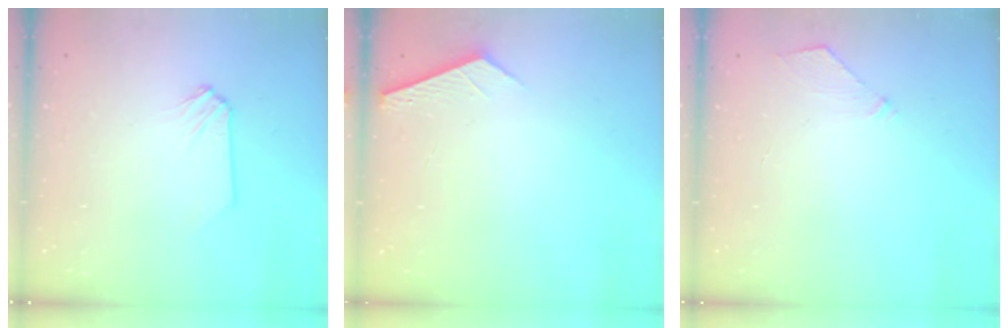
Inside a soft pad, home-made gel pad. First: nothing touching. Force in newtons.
{"total": 2.7, "press": 2.7, "slide": 0.3}
{"total": 4.1, "press": 4.1, "slide": 0.5}